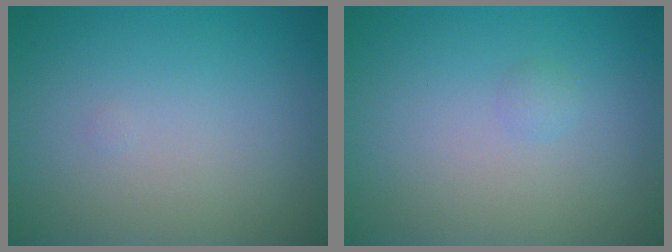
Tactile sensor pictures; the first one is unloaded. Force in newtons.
{"total": 0.6, "press": 0.6, "slide": 0.0}